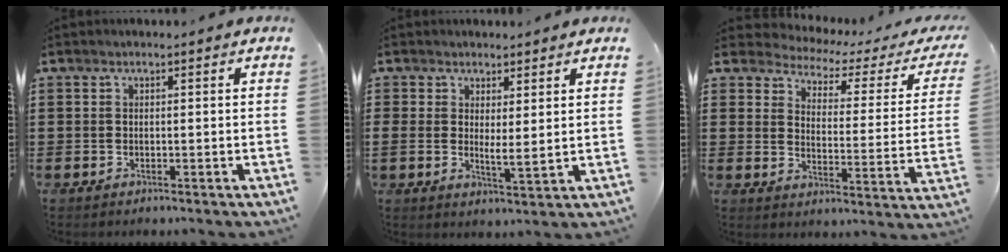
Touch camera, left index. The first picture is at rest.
{"total": 2.8, "force": [1.9, 0.6, 1.9], "torque": [-0.039, -0.007, 0.034]}
{"total": 2.8, "force": [2.6, 0.9, 0.8], "torque": [-0.039, -0.023, 0.035]}